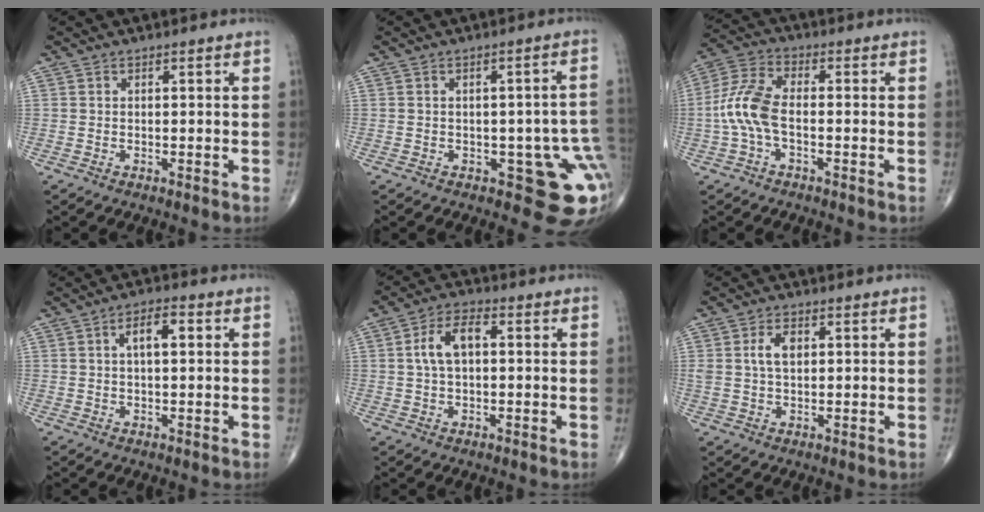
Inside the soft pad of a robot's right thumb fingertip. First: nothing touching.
{"total": 10.4, "force": [-2.6, 4.7, 9.0], "torque": [-0.076, 0.006, -0.024]}
{"total": 8.7, "force": [-1.6, 4.2, 7.5], "torque": [-0.173, 0.027, -0.040]}
{"total": 5.2, "force": [1.2, 2.2, 4.5], "torque": [-0.068, 0.009, 0.017]}
{"total": 7.0, "force": [0.9, 3.7, 5.8], "torque": [-0.113, 0.018, 0.011]}
{"total": 4.4, "force": [1.1, 2.5, 3.5], "torque": [-0.065, 0.002, 0.023]}